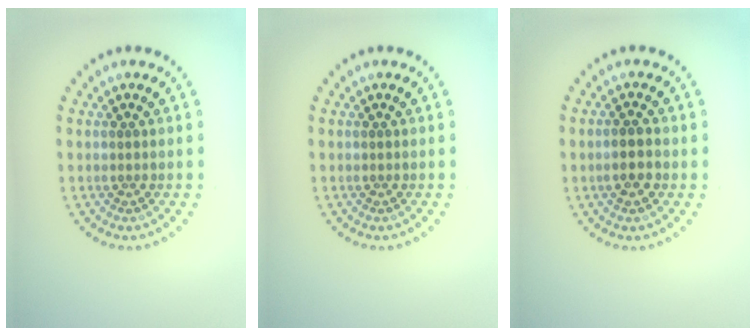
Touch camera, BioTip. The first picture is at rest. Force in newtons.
{"total": 0.0}
{"total": 2.3, "press": 2.1, "slide": 0.8}